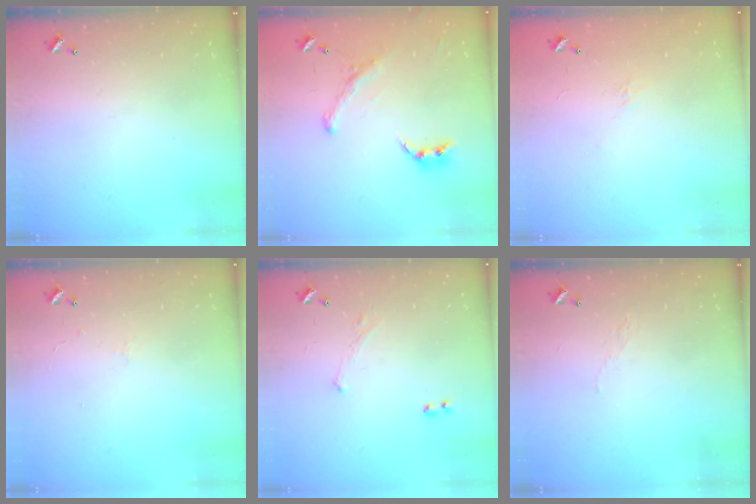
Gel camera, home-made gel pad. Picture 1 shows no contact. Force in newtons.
{"total": 2.0, "press": 1.5, "slide": 1.2}
{"total": 5.6, "press": 5.5, "slide": 0.9}
{"total": 0.9, "press": 0.7, "slide": 0.5}
{"total": 1.6, "press": 1.5, "slide": 0.6}
{"total": 2.9, "press": 2.9, "slide": 0.5}